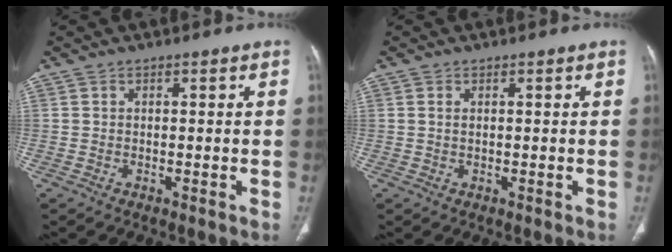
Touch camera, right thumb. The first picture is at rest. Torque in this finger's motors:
{"motor_torque": [0.12, -0.35, -0.24, -0.06, 0.01]}